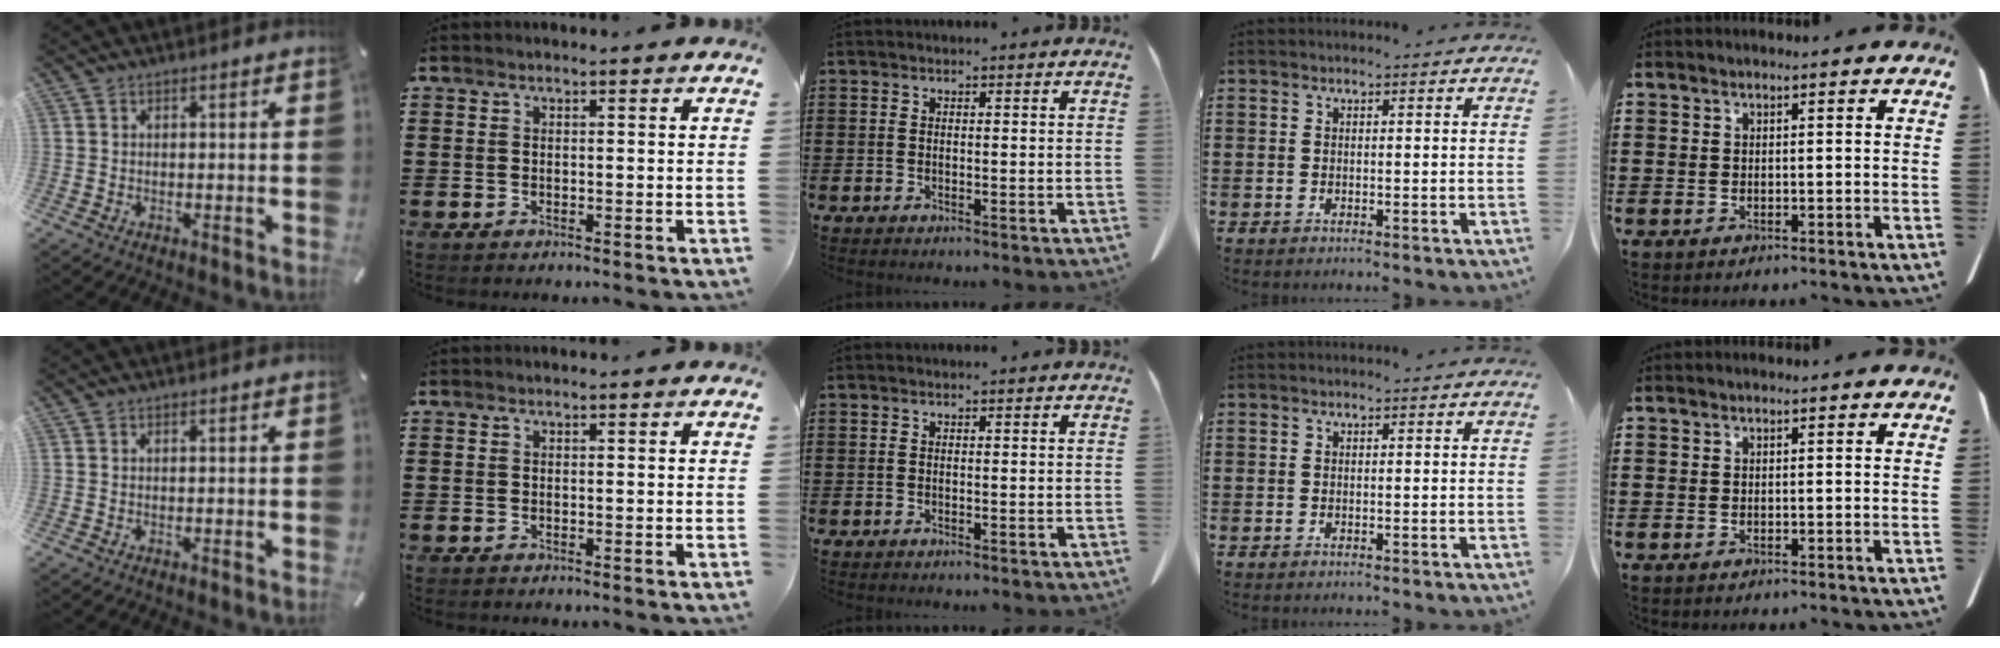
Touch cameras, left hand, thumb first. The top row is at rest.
{}